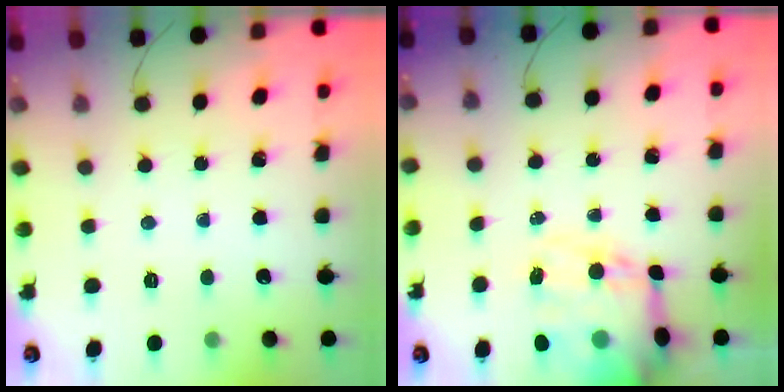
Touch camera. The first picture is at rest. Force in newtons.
{"total": 17.4, "press": 16.9, "slide": 4.2}